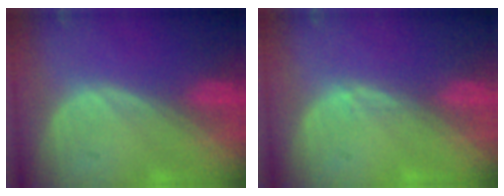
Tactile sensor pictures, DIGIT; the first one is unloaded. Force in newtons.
{"total": 0.6, "press": 0.4, "slide": 0.4}